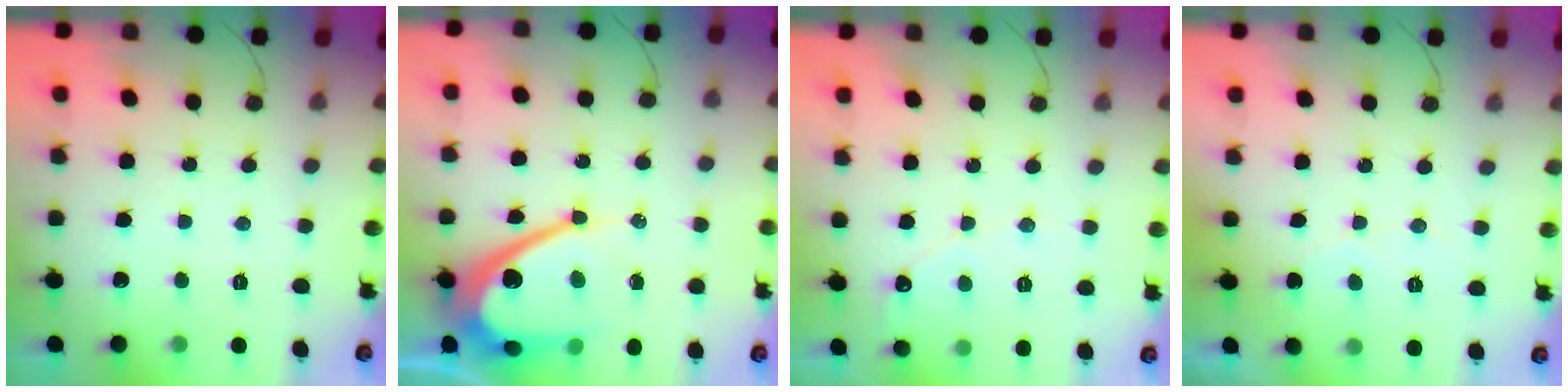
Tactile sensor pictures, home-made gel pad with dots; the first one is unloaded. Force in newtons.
{"total": 16.3, "press": 16.3, "slide": 1.0}
{"total": 3.7, "press": 3.6, "slide": 0.4}
{"total": 2.2, "press": 2.2, "slide": 0.1}